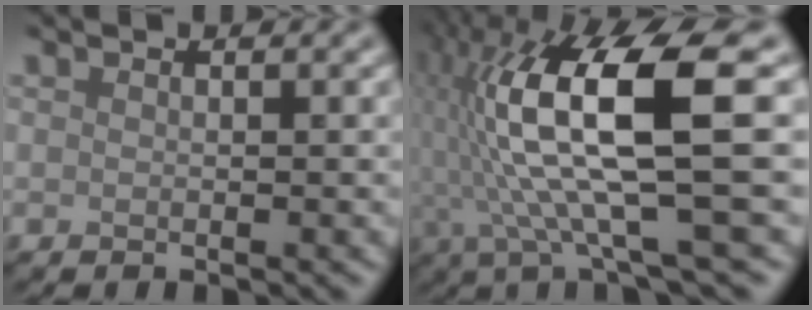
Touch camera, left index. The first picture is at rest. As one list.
[{"total": 13.0, "force": [0.5, 2.7, 12.7], "torque": [-0.250, 0.009, 0.022]}]